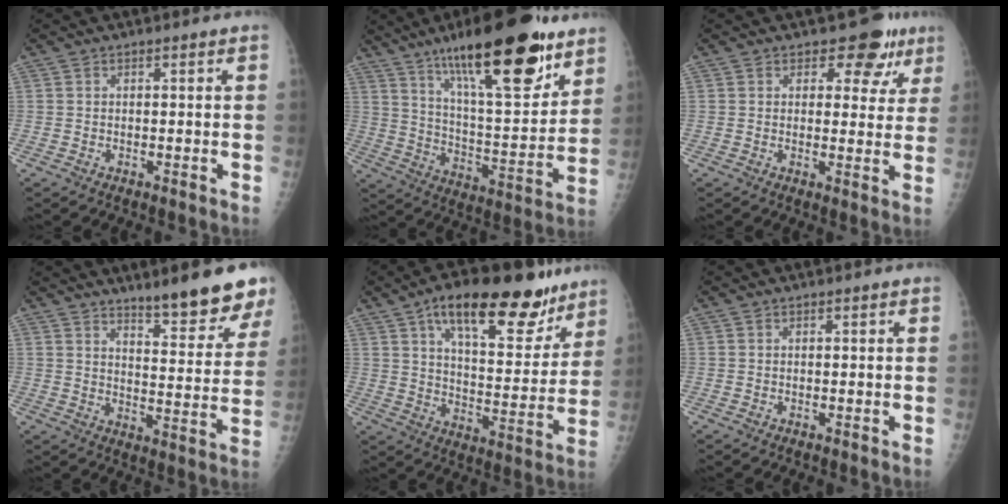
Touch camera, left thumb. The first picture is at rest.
{"total": 26.0, "force": [16.1, 7.4, 19.0], "torque": [-0.271, -0.062, 0.262]}
{"total": 7.2, "force": [4.6, 4.6, 3.1], "torque": [0.000, -0.021, 0.048]}
{"total": 13.3, "force": [10.3, 2.4, 8.1], "torque": [-0.076, -0.074, 0.149]}
{"total": 22.8, "force": [14.3, 9.2, 15.2], "torque": [-0.185, -0.041, 0.222]}
{"total": 0.0}